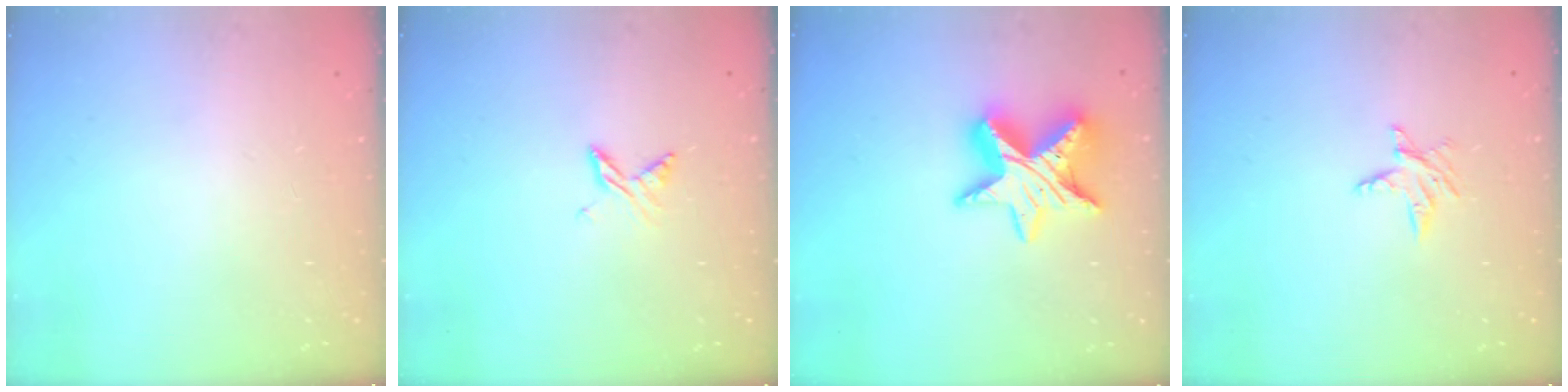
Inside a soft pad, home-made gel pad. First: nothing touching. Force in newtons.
{"total": 4.6, "press": 4.6, "slide": 0.5}
{"total": 13.7, "press": 13.7, "slide": 0.9}
{"total": 3.9, "press": 3.9, "slide": 0.5}